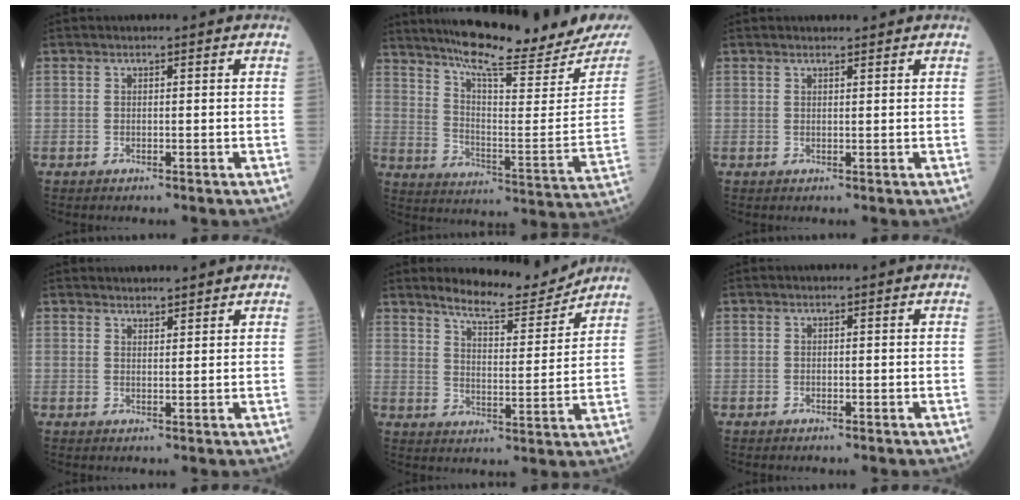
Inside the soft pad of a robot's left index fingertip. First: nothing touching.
{"total": 22.1, "force": [19.8, 1.1, 9.8], "torque": [-0.168, -0.071, 0.274]}
{"total": 1.9, "force": [1.8, 0.2, 0.4], "torque": [-0.009, 0.011, 0.029]}
{"total": 4.9, "force": [4.7, 0.8, 1.1], "torque": [-0.016, 0.021, 0.062]}
{"total": 8.9, "force": [8.6, 0.7, 2.1], "torque": [-0.044, -0.014, 0.135]}
{"total": 0.0}